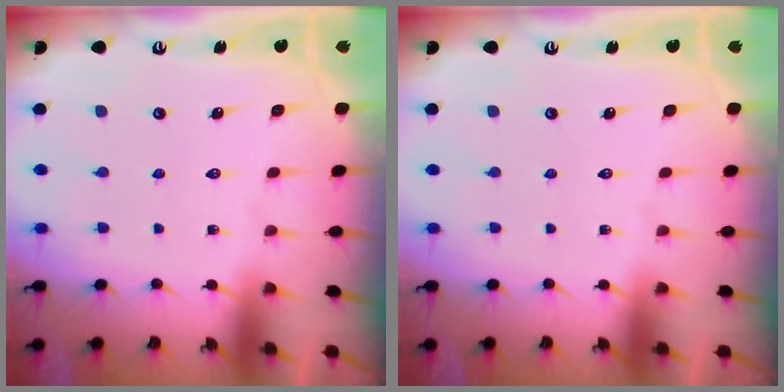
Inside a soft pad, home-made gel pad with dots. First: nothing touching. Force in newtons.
{"total": 0.0}